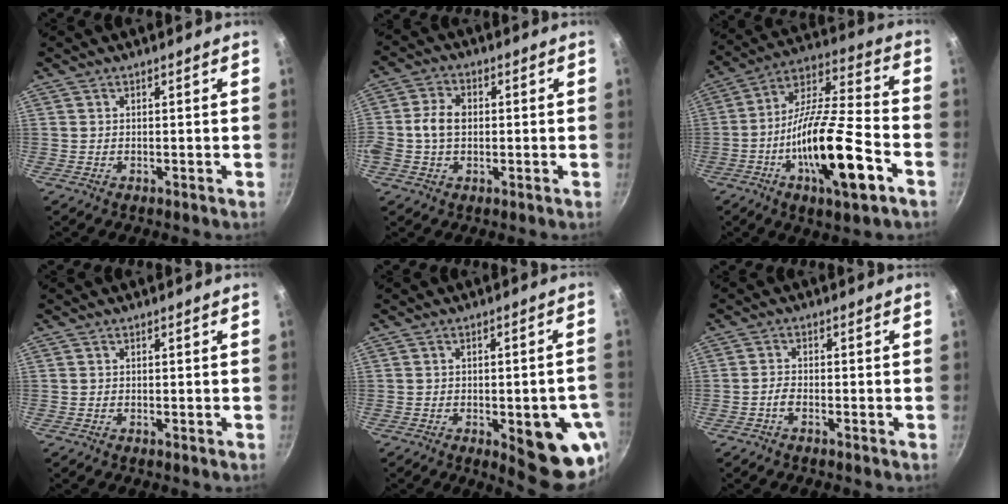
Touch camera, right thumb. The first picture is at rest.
{"total": 6.4, "force": [0.0, 4.6, 4.4], "torque": [-0.076, 0.015, -0.012]}
{"total": 21.3, "force": [-7.8, 6.2, 18.9], "torque": [-0.312, 0.039, -0.144]}
{"total": 0.0}
{"total": 14.3, "force": [-4.6, 5.4, 12.4], "torque": [-0.108, 0.008, -0.054]}
{"total": 1.9, "force": [-1.2, 0.8, 1.3], "torque": [-0.032, 0.010, -0.030]}